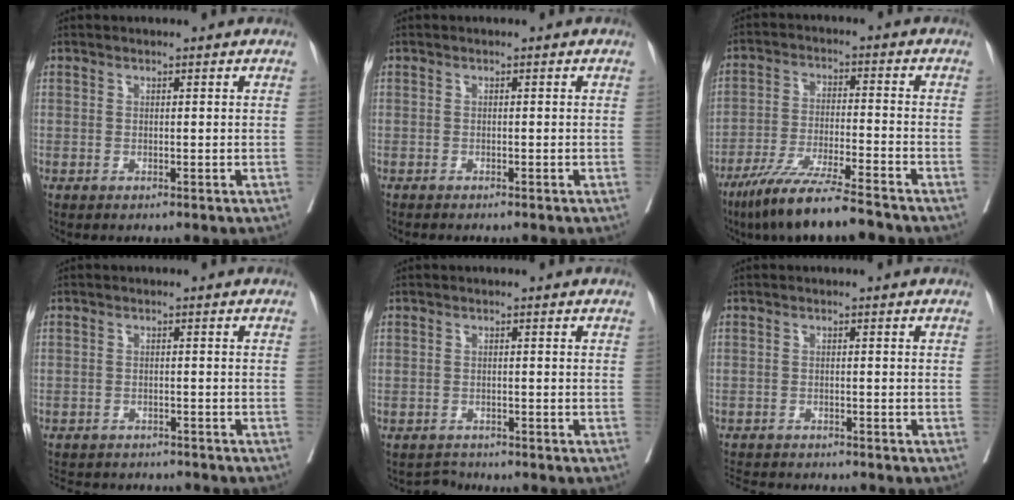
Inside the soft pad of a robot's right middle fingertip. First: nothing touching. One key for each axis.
{"total": 2.5, "fx": -2.2, "fy": 0.3, "fz": 1.1, "tx": -0.018, "ty": -0.003, "tz": -0.026}
{"total": 11.6, "fx": -9.3, "fy": 0.0, "fz": 6.9, "tx": -0.117, "ty": -0.033, "tz": -0.160}
{"total": 9.8, "fx": -9.1, "fy": 2.9, "fz": 2.4, "tx": -0.047, "ty": 0.003, "tz": -0.117}
{"total": 1.7, "fx": -1.4, "fy": 0.2, "fz": -0.8, "tx": 0.015, "ty": -0.008, "tz": -0.024}
{"total": 7.5, "fx": -7.1, "fy": 1.1, "fz": 2.3, "tx": -0.032, "ty": -0.007, "tz": -0.107}